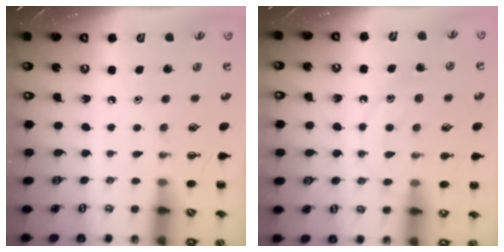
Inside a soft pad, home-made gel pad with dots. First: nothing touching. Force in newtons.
{"total": 12.7, "press": 12.7, "slide": 0.8}